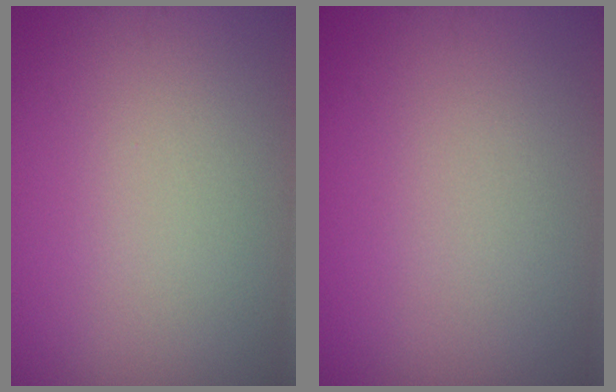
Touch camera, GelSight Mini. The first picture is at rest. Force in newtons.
{"total": 0.0}